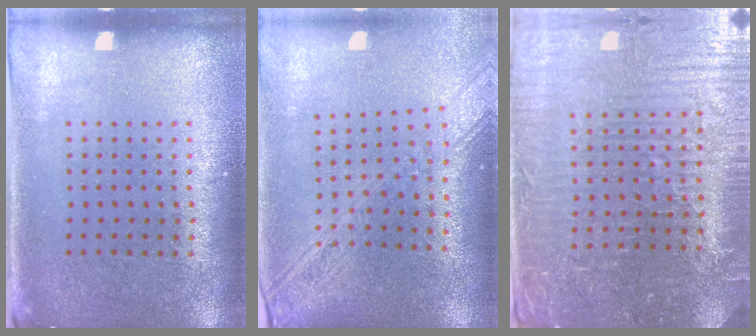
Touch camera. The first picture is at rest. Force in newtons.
{"total": 2.0, "press": 1.8, "slide": 1.0}
{"total": 5.3, "press": 4.9, "slide": 1.9}